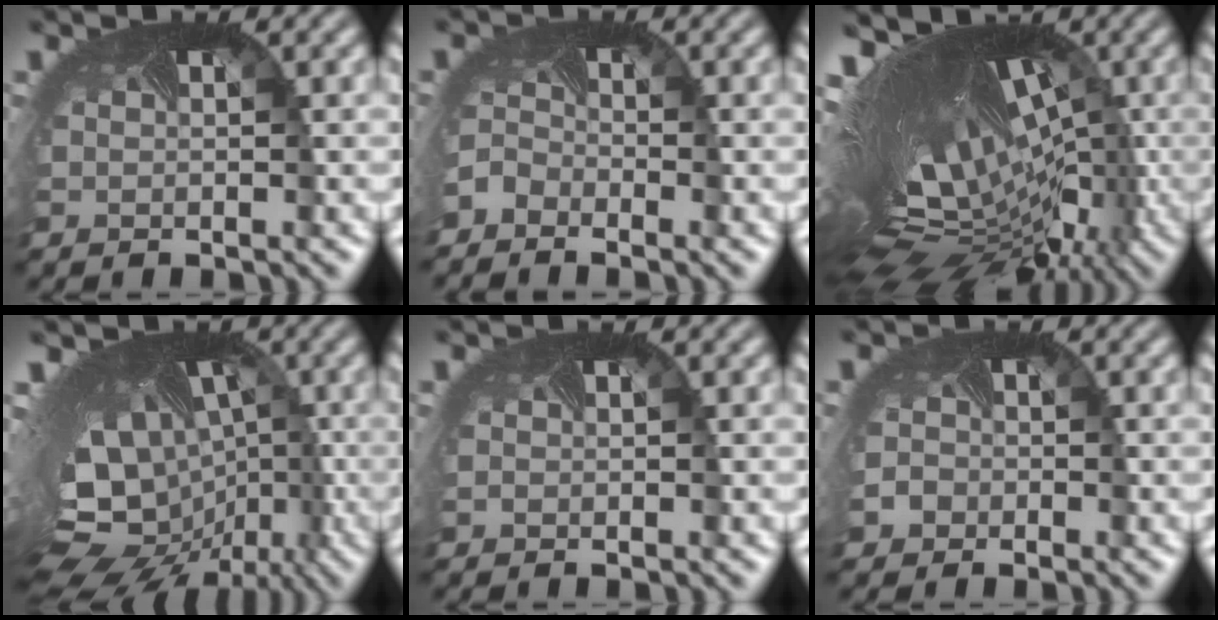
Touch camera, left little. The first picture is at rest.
{"total": 2.6, "force": [-2.4, 0.9, 0.2], "torque": [-0.016, -0.011, -0.053]}
{"total": 19.3, "force": [-0.5, 9.8, 16.6], "torque": [-0.269, 0.017, 0.000]}
{"total": 17.9, "force": [-5.1, 12.0, 12.3], "torque": [-0.175, 0.007, -0.072]}
{"total": 0.0}
{"total": 2.0, "force": [-0.7, 1.8, 0.5], "torque": [-0.003, -0.001, -0.014]}